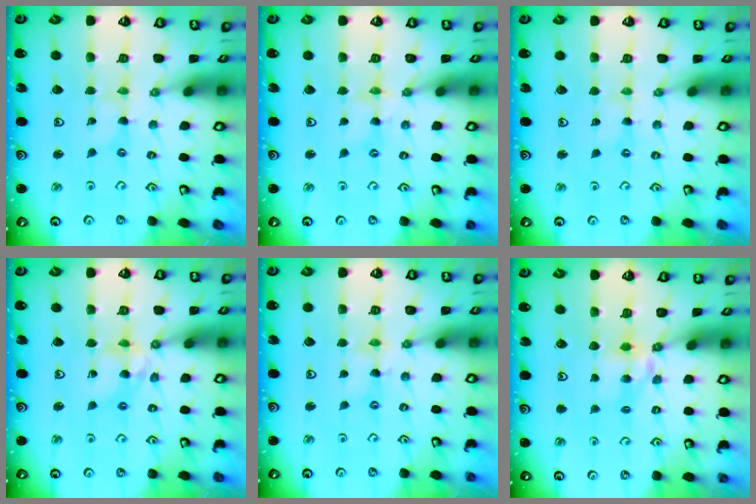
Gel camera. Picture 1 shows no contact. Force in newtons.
{"total": 1.1, "press": 1.1, "slide": 0.2}
{"total": 0.7, "press": 0.7, "slide": 0.2}
{"total": 7.7, "press": 7.6, "slide": 0.7}
{"total": 2.3, "press": 2.3, "slide": 0.3}
{"total": 5.4, "press": 5.4, "slide": 0.1}